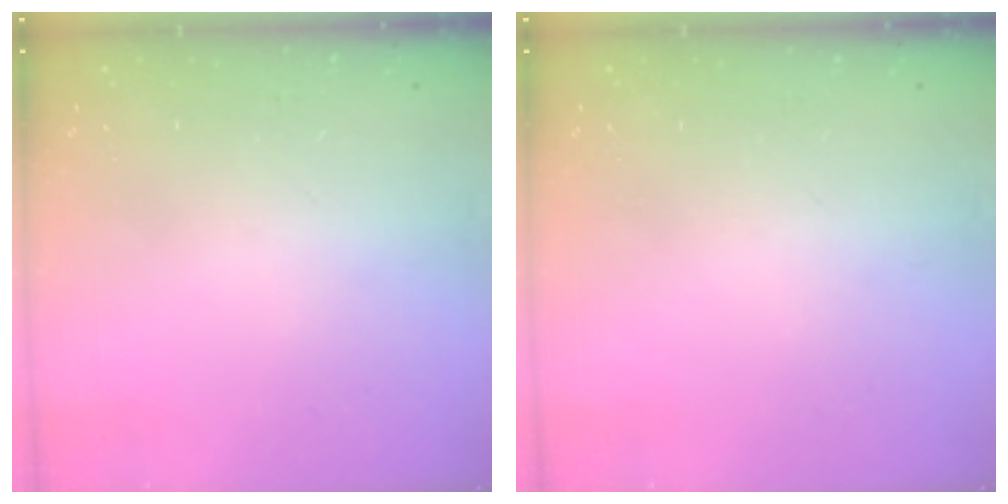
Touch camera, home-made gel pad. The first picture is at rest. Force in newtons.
{"total": 0.0}